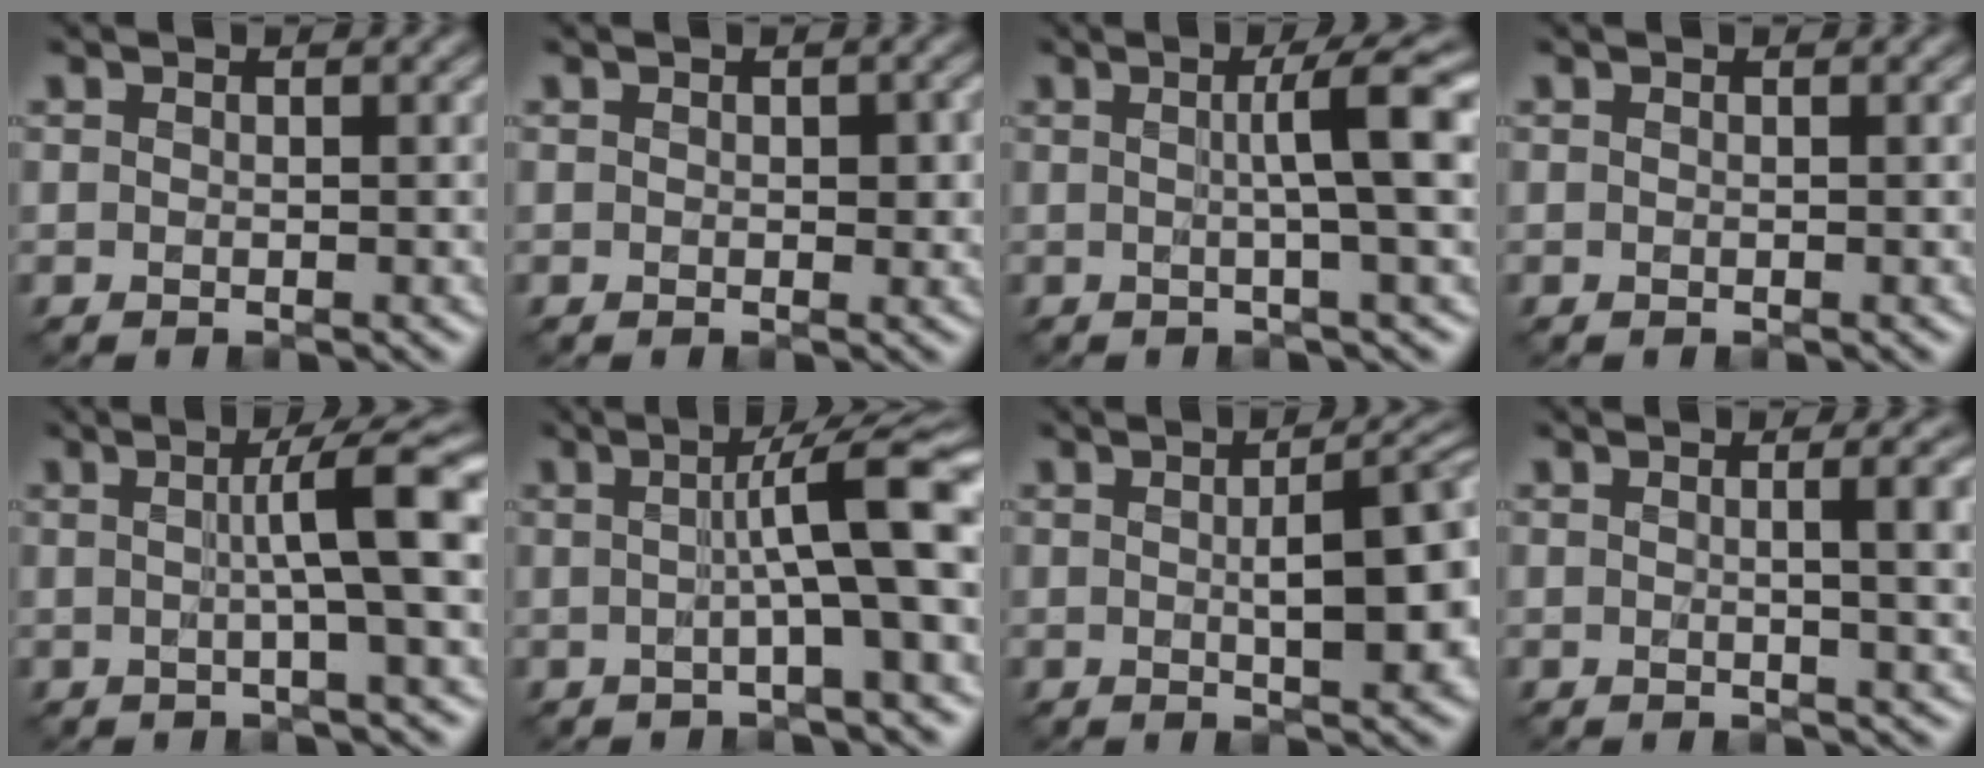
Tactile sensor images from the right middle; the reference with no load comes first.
{"total": 1.7, "force": [0.3, 1.0, 1.3], "torque": [-0.021, -0.002, 0.008]}
{"total": 5.2, "force": [0.6, 0.6, 5.1], "torque": [-0.078, 0.011, 0.005]}
{"total": 0.0}
{"total": 5.9, "force": [0.6, 0.7, 5.8], "torque": [-0.091, 0.011, 0.003]}
{"total": 8.2, "force": [0.5, 1.4, 8.1], "torque": [-0.107, 0.012, -0.002]}
{"total": 8.0, "force": [0.2, 2.6, 7.6], "torque": [-0.097, 0.004, 0.003]}
{"total": 5.5, "force": [0.6, 2.1, 5.0], "torque": [-0.036, 0.012, 0.002]}